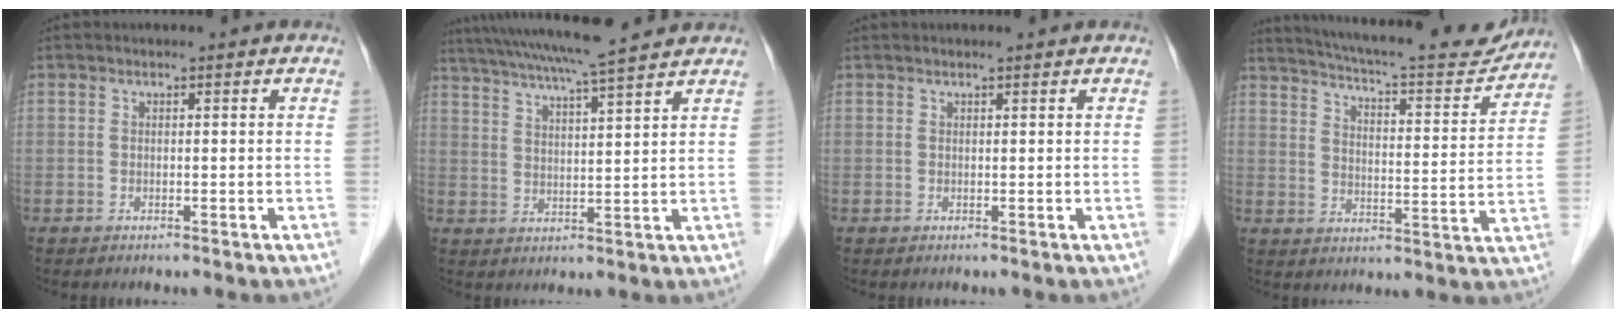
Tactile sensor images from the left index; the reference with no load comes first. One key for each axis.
{"total": 15.2, "fx": 13.1, "fy": -0.2, "fz": 7.6, "tx": -0.141, "ty": 0.030, "tz": 0.195}
{"total": 1.4, "fx": 1.3, "fy": 0.1, "fz": 0.6, "tx": -0.007, "ty": 0.014, "tz": 0.020}
{"total": 19.4, "fx": 18.1, "fy": 2.2, "fz": 6.7, "tx": -0.108, "ty": -0.028, "tz": 0.241}